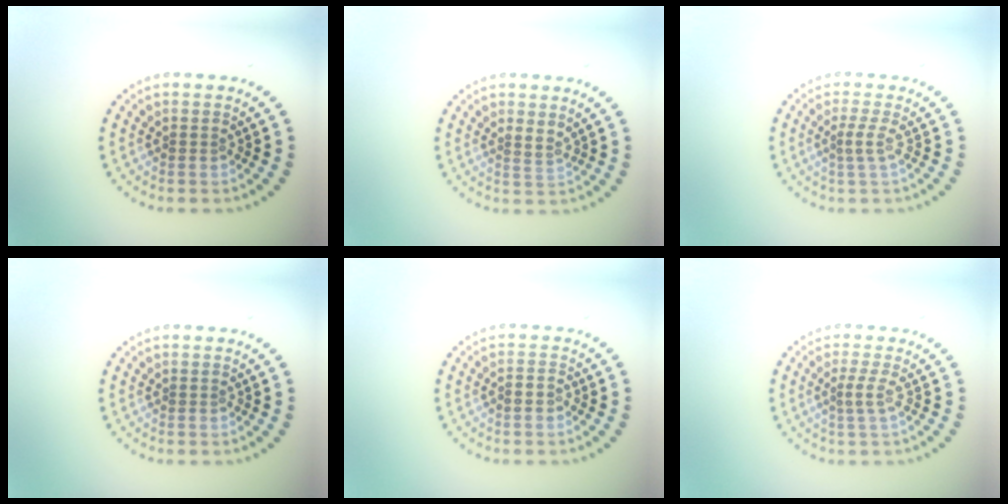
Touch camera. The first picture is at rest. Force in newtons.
{"total": 0.9, "press": 0.5, "slide": 0.7}
{"total": 1.4, "press": 0.8, "slide": 1.1}
{"total": 0.0}
{"total": 1.2, "press": 1.0, "slide": 0.6}
{"total": 1.4, "press": 0.8, "slide": 1.1}